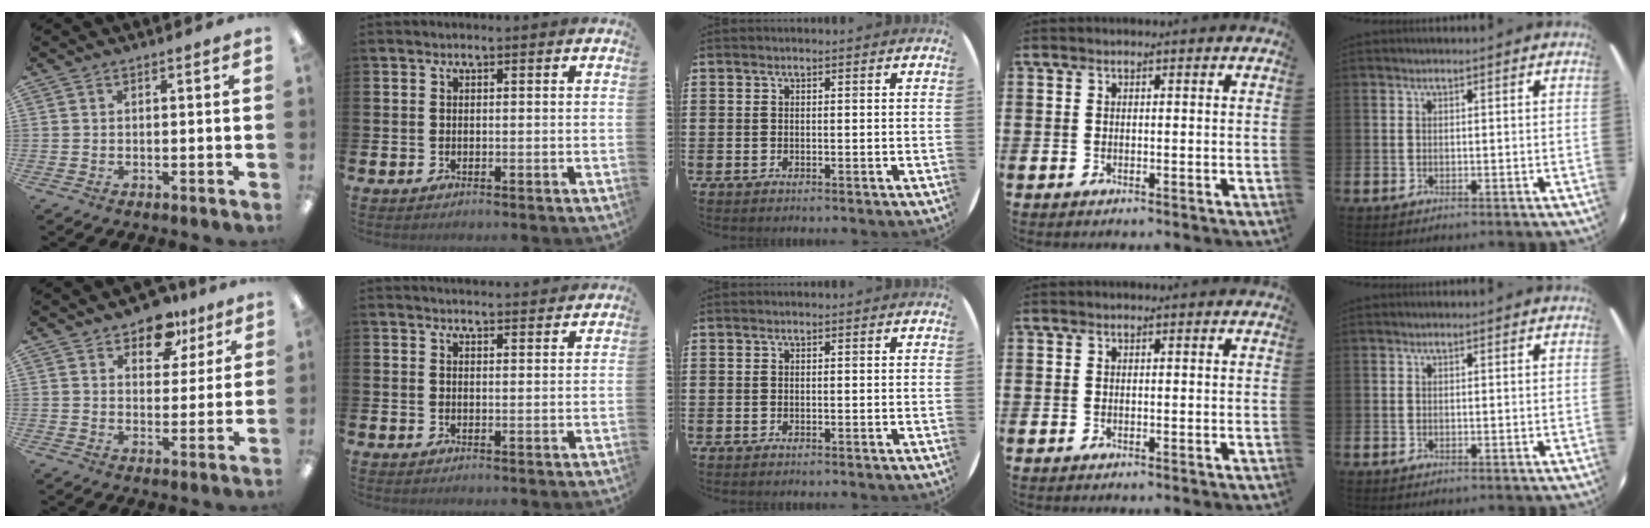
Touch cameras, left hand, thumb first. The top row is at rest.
{"thumb": {"total": 10.0, "force": [7.1, 5.8, 4.1], "torque": [-0.049, -0.036, 0.126]}, "index": {"total": 2.7, "force": [2.6, 0.2, 0.0], "torque": [0.005, -0.018, 0.046]}}